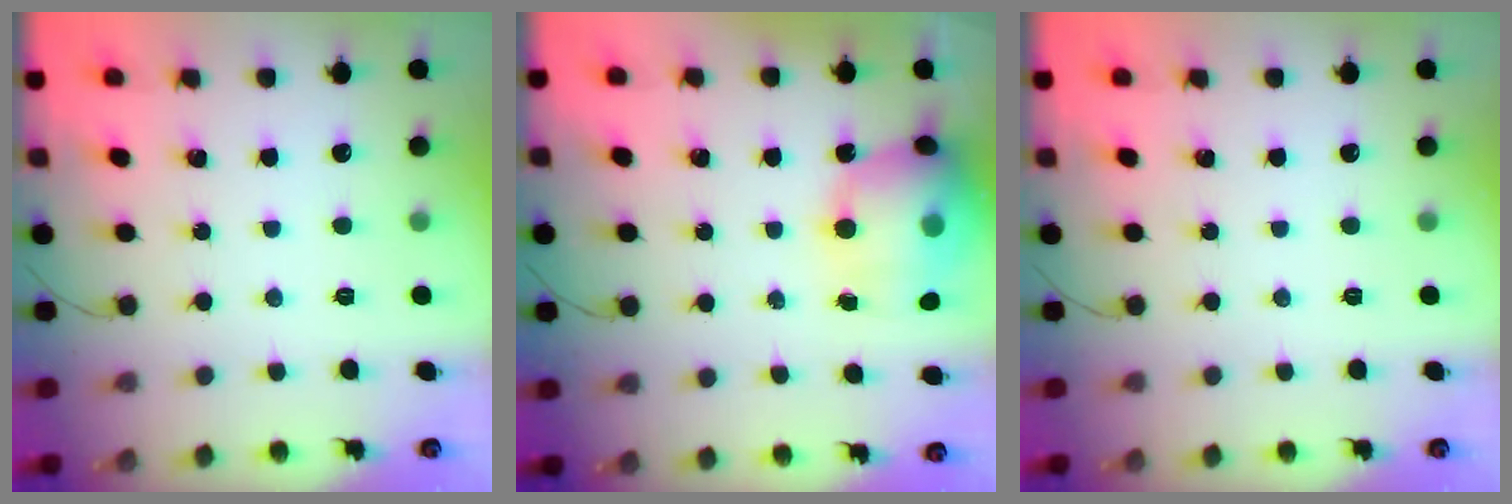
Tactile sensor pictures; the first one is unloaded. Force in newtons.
{"total": 19.8, "press": 19.5, "slide": 3.8}
{"total": 0.0}